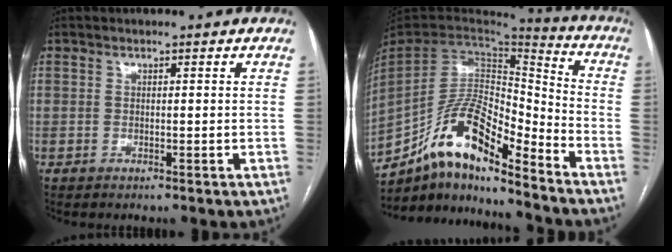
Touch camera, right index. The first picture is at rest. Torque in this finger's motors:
{"motor_torque": [1.06, -1.08, 0.90, 0.17]}